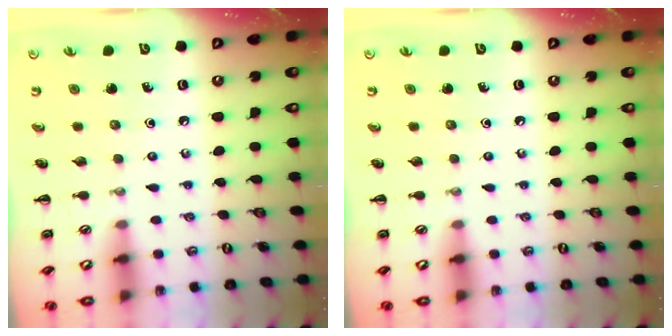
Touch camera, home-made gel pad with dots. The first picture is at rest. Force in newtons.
{"total": 0.0}